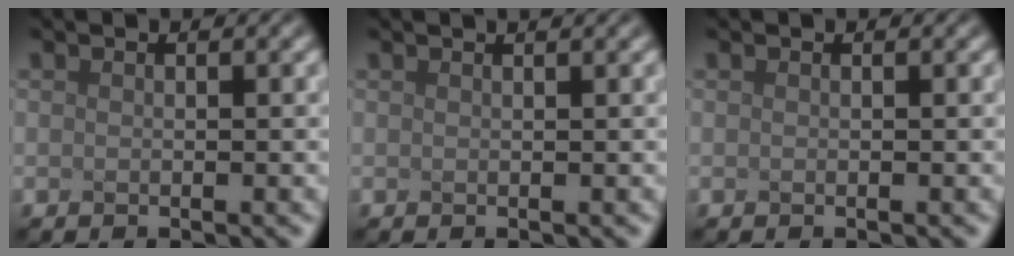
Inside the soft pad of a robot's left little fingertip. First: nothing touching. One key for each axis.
{"total": 1.3, "fx": 0.9, "fy": 0.5, "fz": 0.8, "tx": -0.005, "ty": 0.009, "tz": -0.005}
{"total": 0.0}